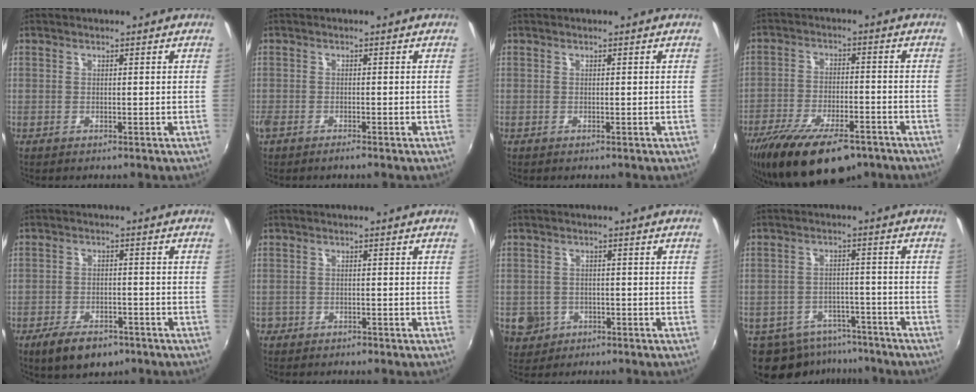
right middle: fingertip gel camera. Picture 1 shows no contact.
{"total": 2.1, "force": [-1.8, 0.6, 1.1], "torque": [-0.032, -0.006, -0.038]}
{"total": 0.0}
{"total": 17.8, "force": [-12.5, 6.7, 10.7], "torque": [-0.216, -0.041, -0.199]}
{"total": 8.4, "force": [-5.8, 4.0, 4.7], "torque": [-0.109, -0.010, -0.090]}
{"total": 1.8, "force": [-1.2, 1.2, 0.3], "torque": [-0.015, 0.000, -0.021]}
{"total": 5.9, "force": [-1.8, 5.4, 1.5], "torque": [-0.045, 0.002, -0.020]}
{"total": 12.5, "force": [-9.2, 7.3, 4.1], "torque": [-0.104, 0.000, -0.118]}